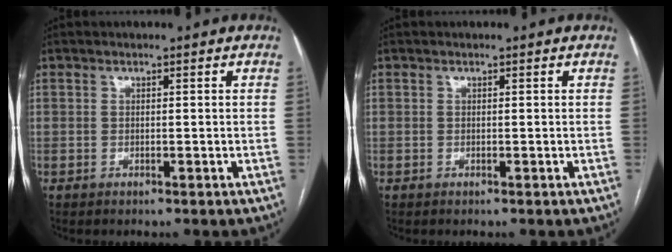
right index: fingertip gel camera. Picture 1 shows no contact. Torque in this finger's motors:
{"motor_torque": [0.00, 0.00, 0.00, 0.01]}